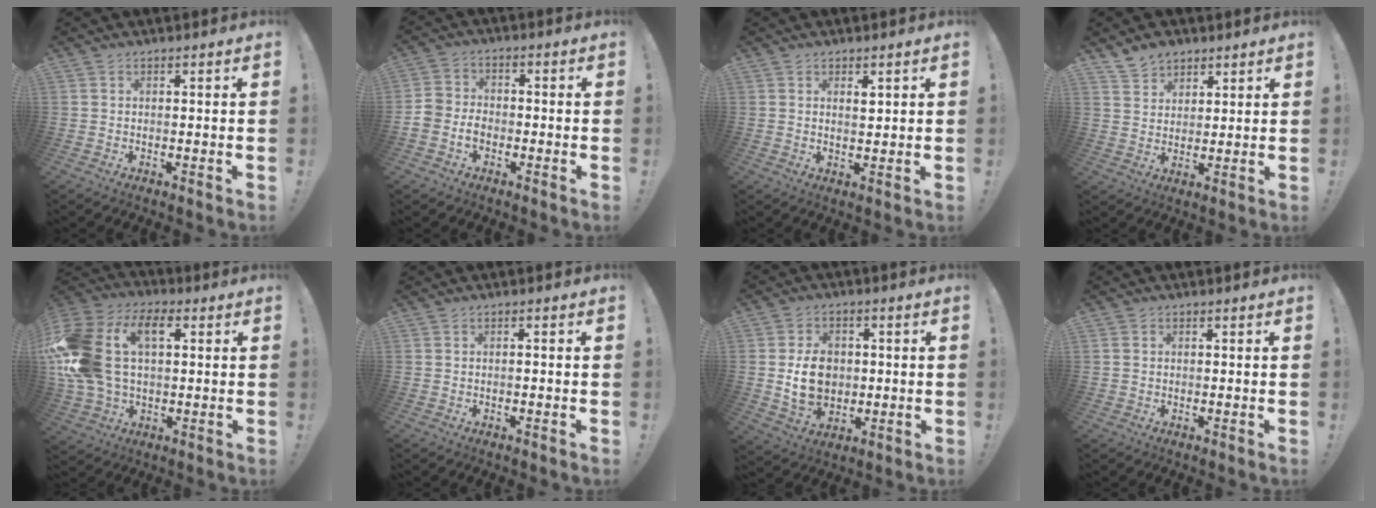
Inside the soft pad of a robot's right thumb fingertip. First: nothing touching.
{"total": 4.9, "force": [-2.4, 3.9, 1.8], "torque": [-0.034, 0.008, -0.047]}
{"total": 2.3, "force": [1.5, 1.0, 1.5], "torque": [-0.001, -0.013, 0.020]}
{"total": 6.7, "force": [5.1, 4.1, 1.2], "torque": [-0.023, -0.030, 0.099]}
{"total": 22.5, "force": [4.3, 15.1, 16.2], "torque": [-0.326, 0.000, 0.075]}
{"total": 1.0, "force": [-0.6, -0.2, 0.8], "torque": [-0.017, 0.002, -0.011]}
{"total": 11.3, "force": [0.3, 9.1, 6.7], "torque": [-0.112, 0.002, 0.009]}
{"total": 1.1, "force": [0.1, 1.0, 0.3], "torque": [-0.007, 0.006, 0.003]}